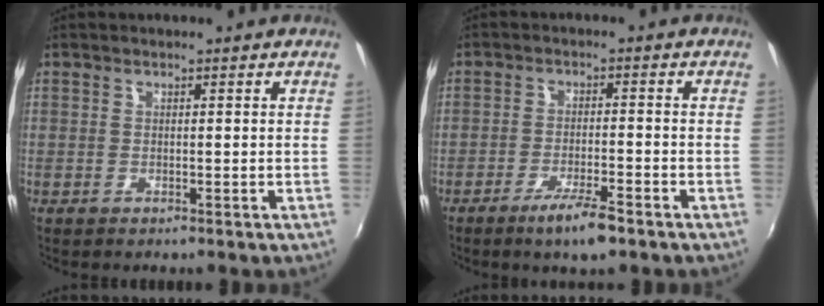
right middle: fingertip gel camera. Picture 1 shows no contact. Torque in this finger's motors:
{"motor_torque": [1.11, -1.03, 0.39, 0.10]}